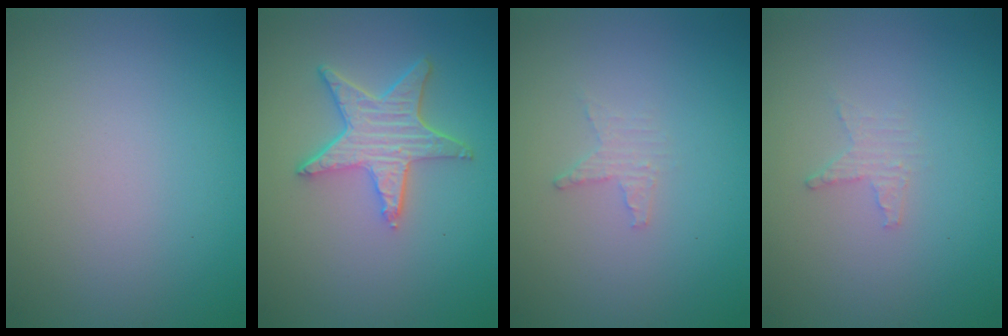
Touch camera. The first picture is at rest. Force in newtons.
{"total": 5.0, "press": 4.0, "slide": 3.0}
{"total": 1.2, "press": 1.2, "slide": 0.4}
{"total": 1.2, "press": 1.2, "slide": 0.4}